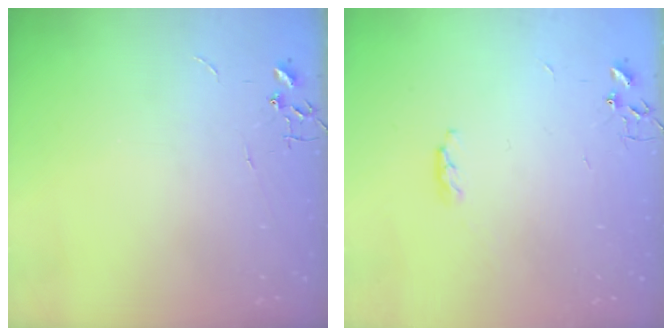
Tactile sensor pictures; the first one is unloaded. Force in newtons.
{"total": 3.6, "press": 3.6, "slide": 0.5}